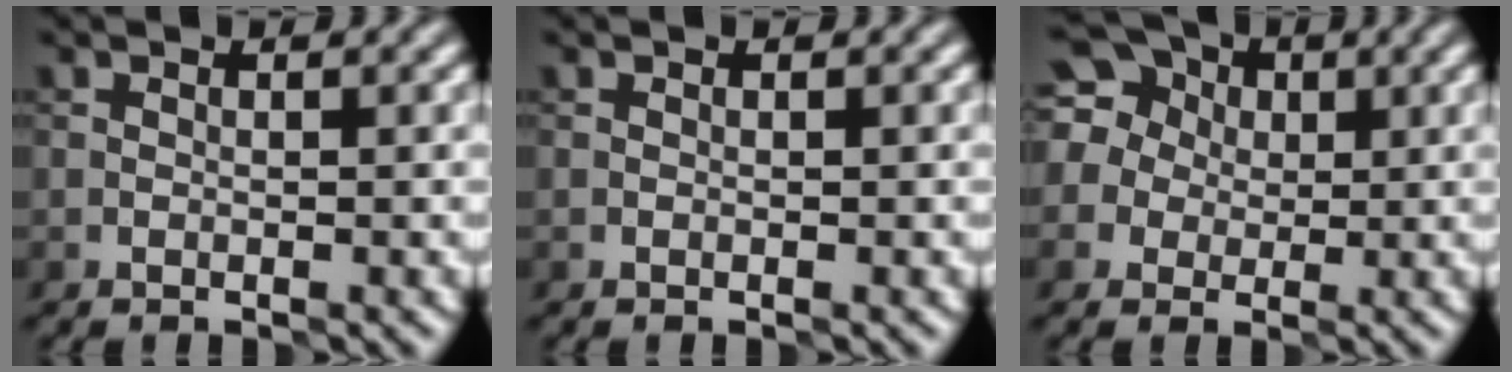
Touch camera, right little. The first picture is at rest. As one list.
[{"total": 0.0}, {"total": 9.2, "force": [3.2, 7.8, 3.5], "torque": [-0.085, 0.051, 0.030]}]